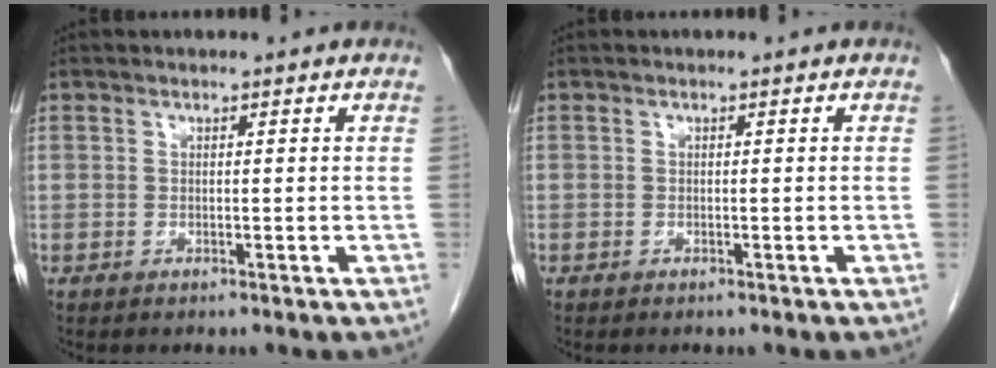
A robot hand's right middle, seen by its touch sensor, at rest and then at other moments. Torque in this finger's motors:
{"motor_torque": [0.62, -1.17, -0.26, -0.21]}